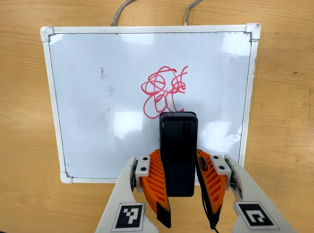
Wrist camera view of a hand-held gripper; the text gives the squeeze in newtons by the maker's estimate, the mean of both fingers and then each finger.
{"total": 7.3, "left": 5.2, "right": 9.3}